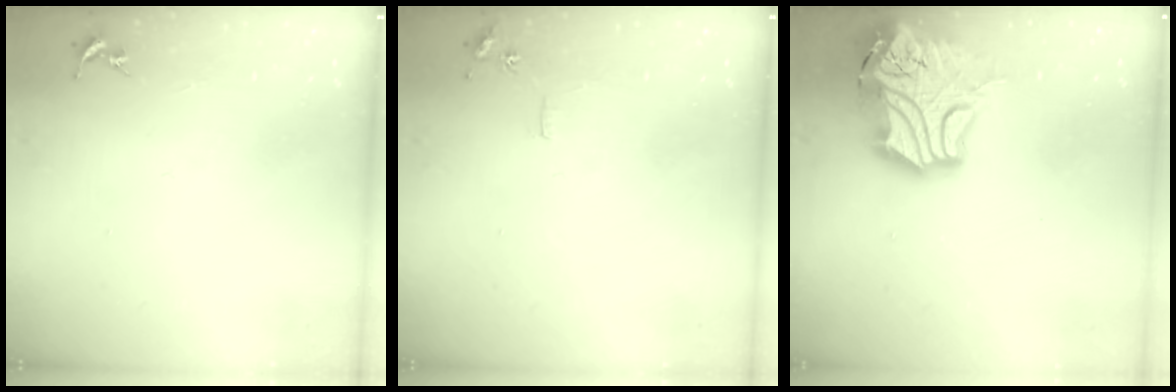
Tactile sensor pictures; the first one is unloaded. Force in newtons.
{"total": 5.6, "press": 5.6, "slide": 0.7}
{"total": 19.5, "press": 19.3, "slide": 2.9}